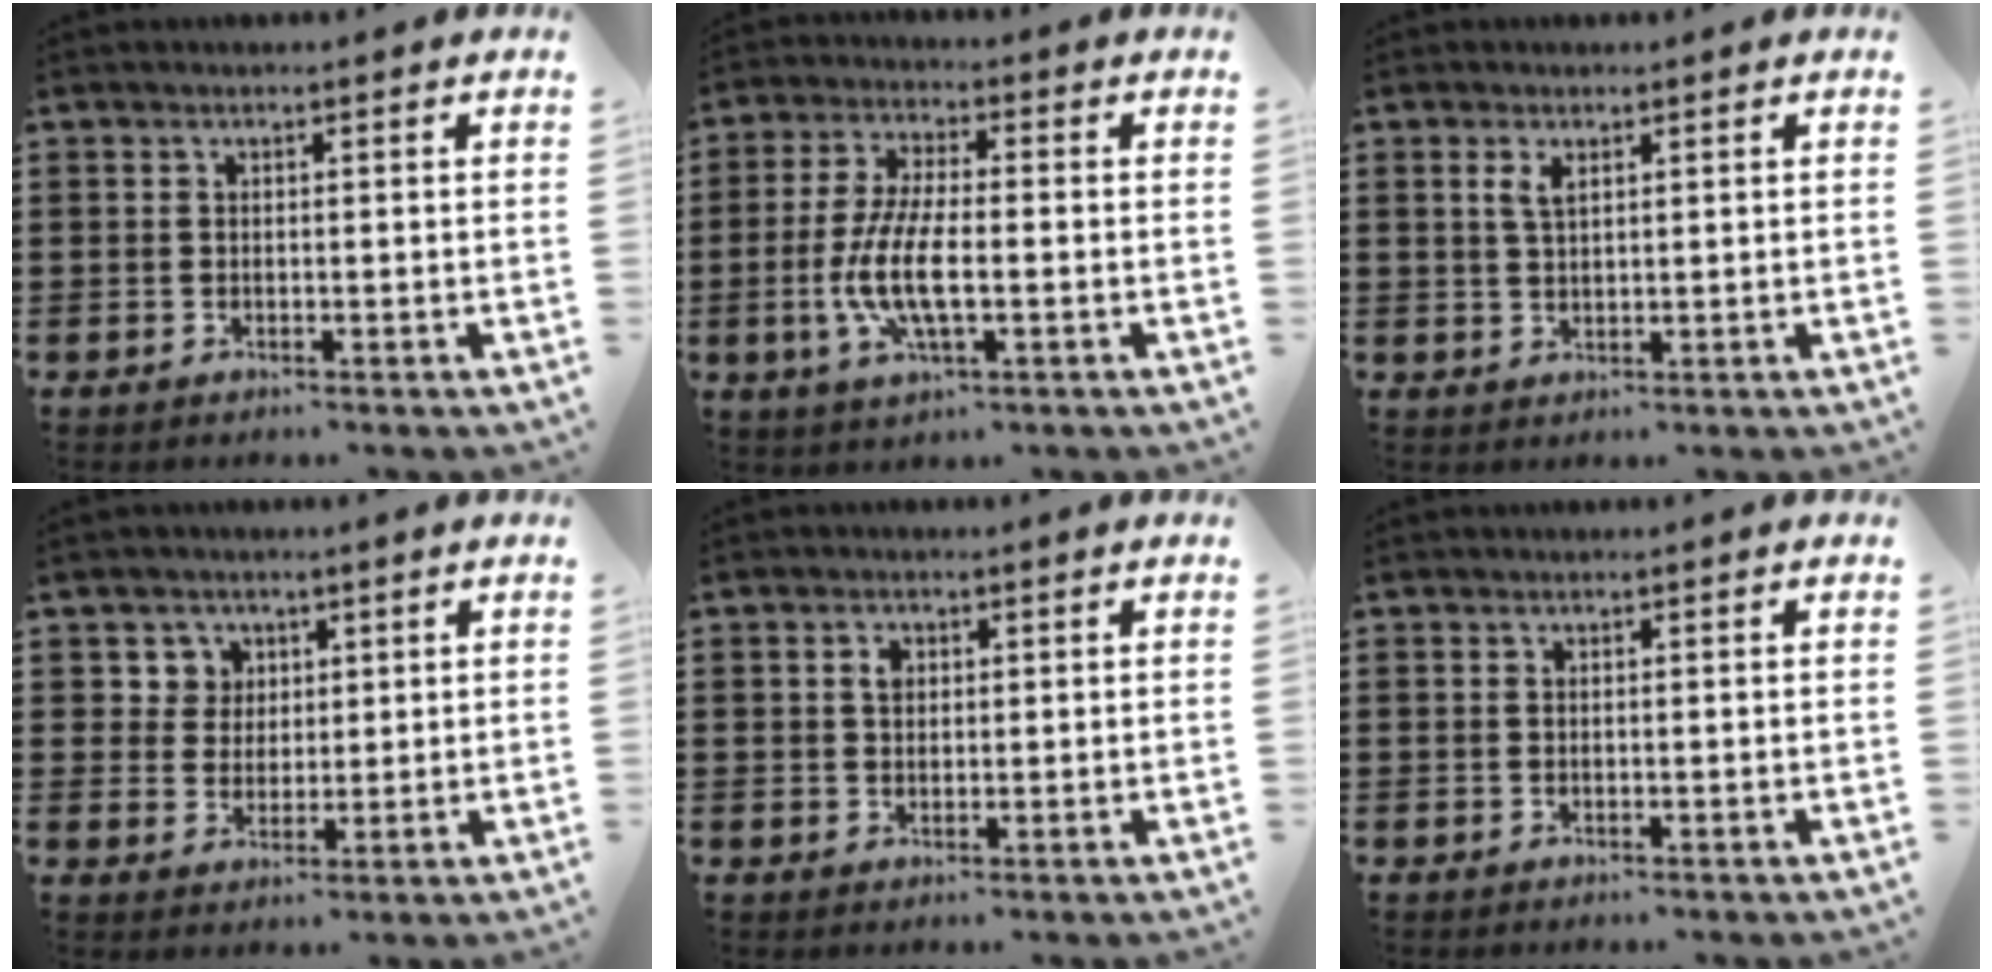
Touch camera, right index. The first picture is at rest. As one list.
[{"total": 9.0, "force": [-2.3, 2.8, 8.2], "torque": [-0.185, -0.016, -0.048]}, {"total": 2.2, "force": [1.0, 0.9, 1.8], "torque": [-0.039, 0.004, 0.017]}, {"total": 4.0, "force": [1.9, 3.5, 0.3], "torque": [-0.018, 0.010, 0.033]}, {"total": 1.9, "force": [0.5, 1.3, 1.2], "torque": [-0.027, 0.007, 0.009]}, {"total": 0.0}]